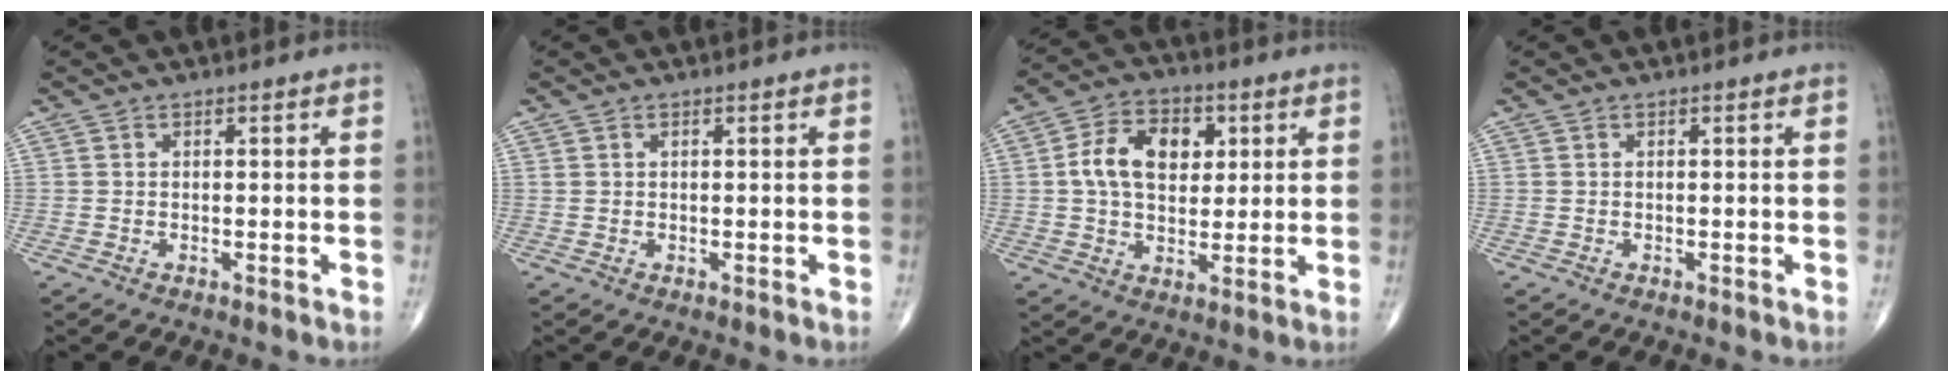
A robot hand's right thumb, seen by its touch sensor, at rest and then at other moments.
{"total": 0.5, "force": [0.3, 0.3, 0.3], "torque": [-0.007, 0.007, 0.007]}
{"total": 11.7, "force": [2.4, 7.9, 8.3], "torque": [-0.119, 0.005, 0.035]}
{"total": 0.0}